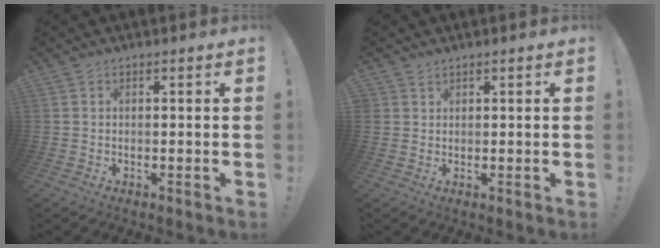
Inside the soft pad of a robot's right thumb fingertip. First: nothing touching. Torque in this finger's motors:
{"motor_torque": [0.61, 0.62, 0.52, 0.46, 0.42]}